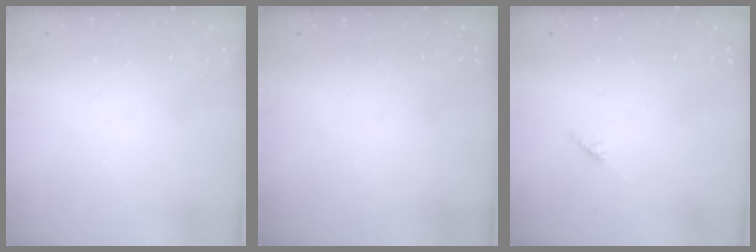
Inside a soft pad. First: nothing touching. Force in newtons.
{"total": 0.0}
{"total": 2.7, "press": 2.7, "slide": 0.2}